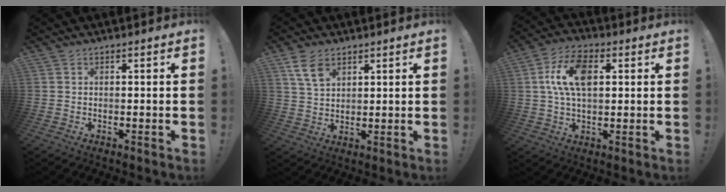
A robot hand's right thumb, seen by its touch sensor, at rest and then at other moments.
{"total": 7.4, "force": [4.2, 4.4, 4.2], "torque": [-0.072, -0.012, 0.082]}
{"total": 12.8, "force": [2.6, 7.3, 10.1], "torque": [-0.181, 0.008, 0.049]}